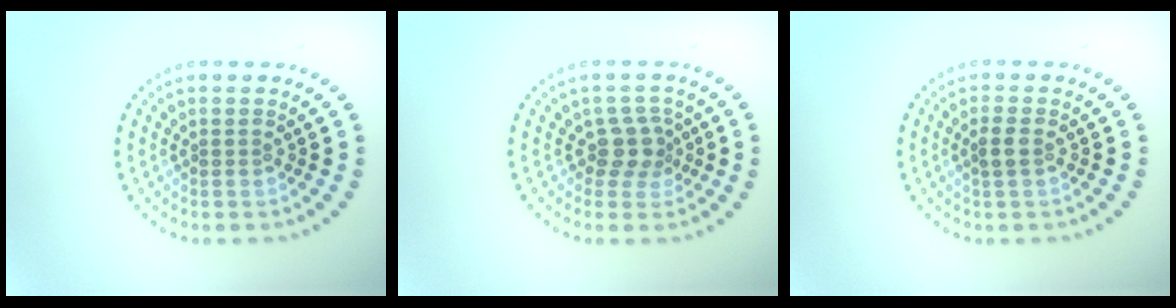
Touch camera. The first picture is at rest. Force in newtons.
{"total": 2.6, "press": 2.1, "slide": 1.5}
{"total": 1.4, "press": 1.4, "slide": 0.3}